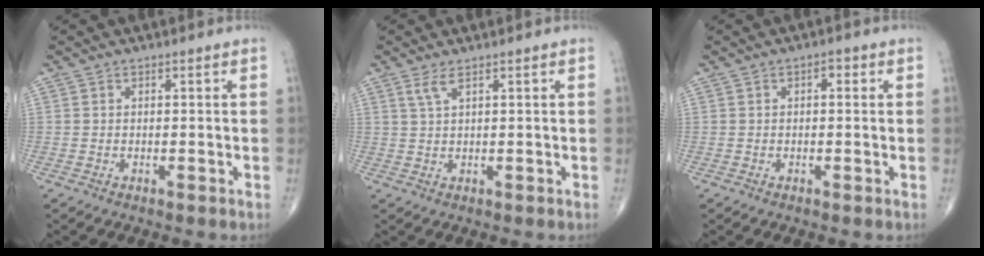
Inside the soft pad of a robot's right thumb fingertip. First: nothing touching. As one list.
[{"total": 2.0, "force": [1.2, 0.2, 1.6], "torque": [-0.040, -0.001, 0.031]}, {"total": 1.7, "force": [0.4, 0.8, 1.4], "torque": [-0.015, 0.003, 0.002]}]